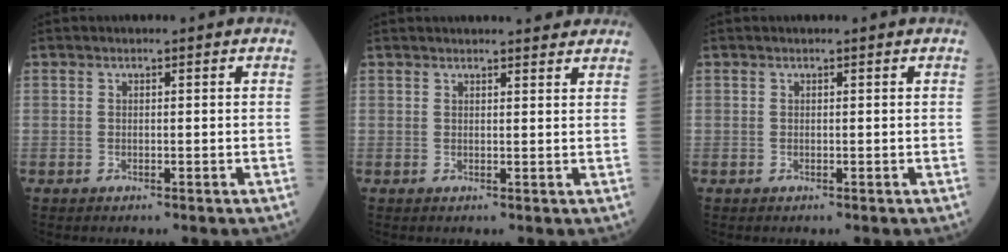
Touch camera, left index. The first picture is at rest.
{"total": 5.6, "force": [5.1, 0.9, 2.0], "torque": [-0.025, 0.010, 0.053]}
{"total": 0.0}